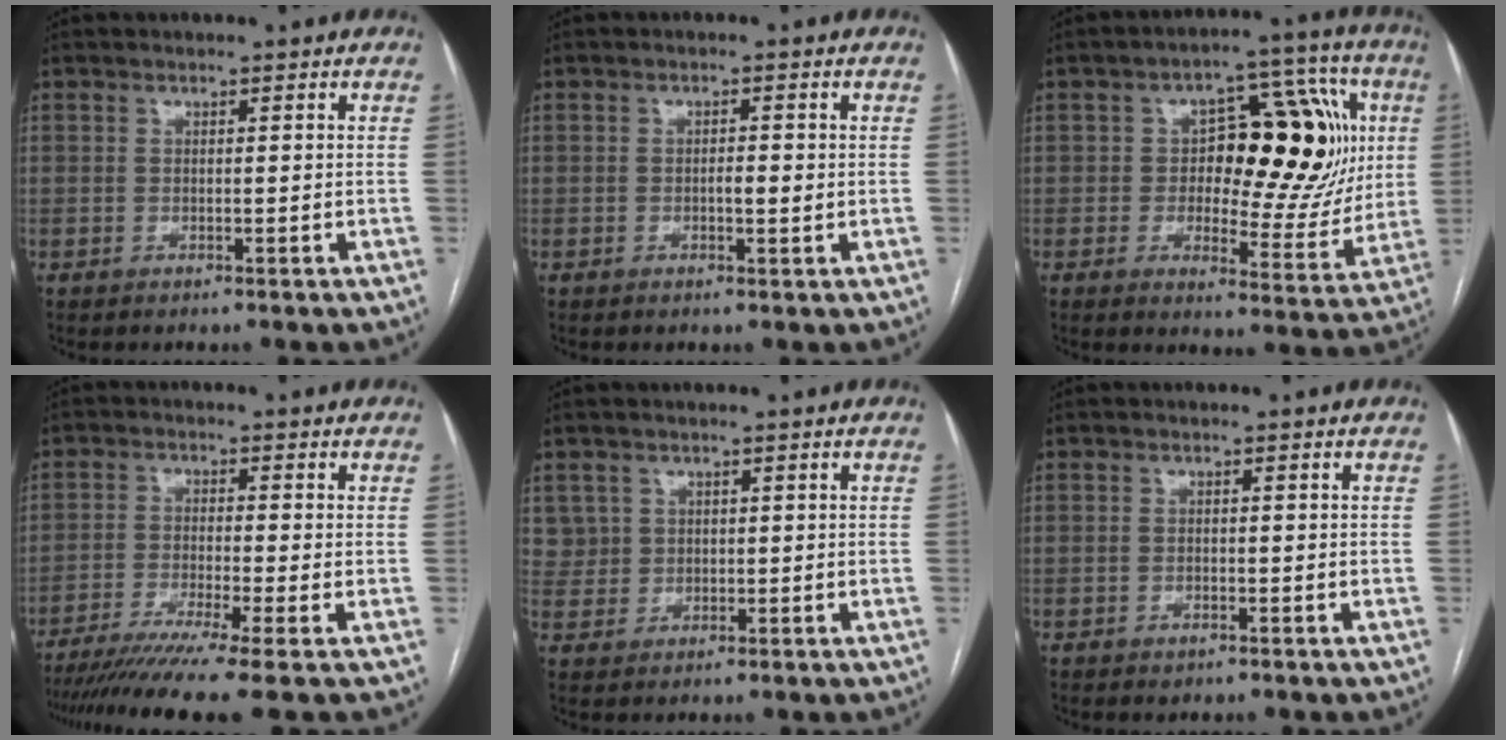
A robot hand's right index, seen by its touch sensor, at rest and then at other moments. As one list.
[{"total": 1.9, "force": [-0.2, 0.5, 1.9], "torque": [-0.032, 0.002, -0.003]}, {"total": 17.7, "force": [2.6, 8.2, 15.5], "torque": [-0.182, 0.037, 0.042]}, {"total": 11.3, "force": [-8.7, -1.9, 7.0], "torque": [-0.099, -0.031, -0.135]}, {"total": 3.2, "force": [1.4, 2.9, -0.3], "torque": [0.023, 0.009, 0.023]}, {"total": 0.9, "force": [-0.6, 0.5, 0.4], "torque": [-0.009, 0.000, -0.006]}]